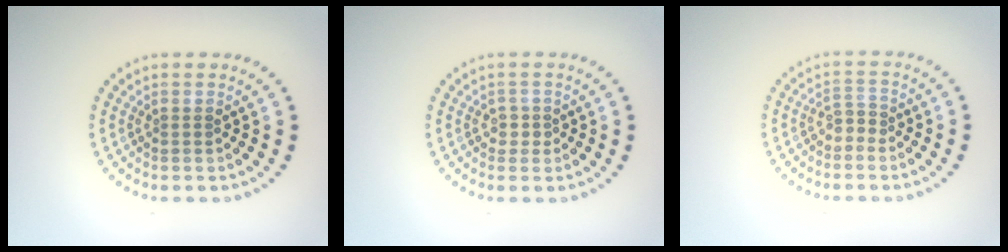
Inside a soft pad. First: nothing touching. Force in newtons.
{"total": 1.1, "press": 0.9, "slide": 0.6}
{"total": 1.4, "press": 1.1, "slide": 1.0}